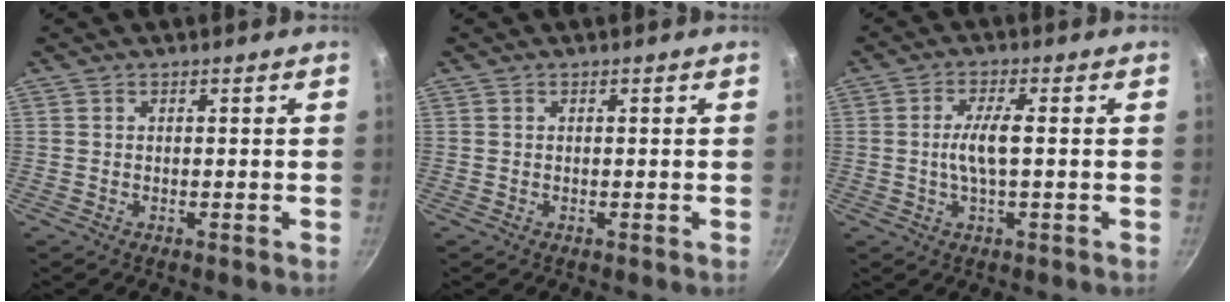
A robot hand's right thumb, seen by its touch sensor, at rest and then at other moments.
{"total": 0.0}
{"total": 5.3, "force": [-0.1, 1.2, 5.1], "torque": [-0.109, 0.010, -0.004]}